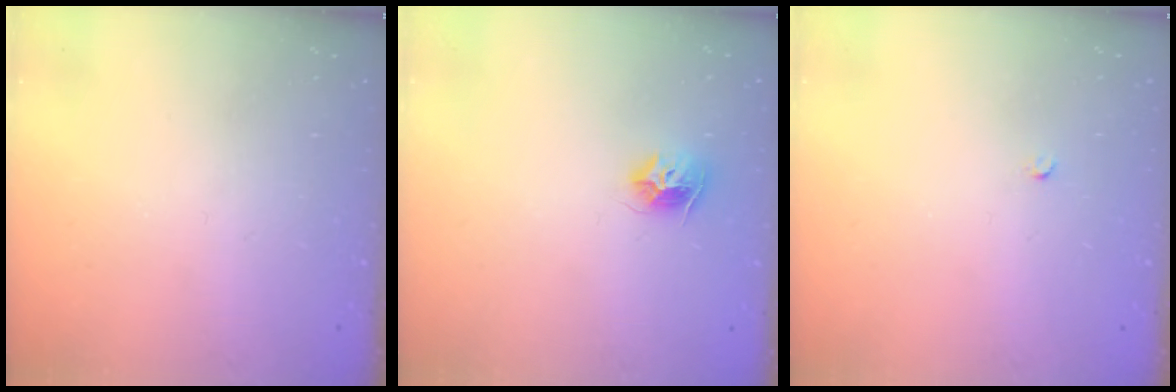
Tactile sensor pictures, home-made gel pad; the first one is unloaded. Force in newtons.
{"total": 8.7, "press": 8.6, "slide": 0.4}
{"total": 2.0, "press": 2.0, "slide": 0.3}